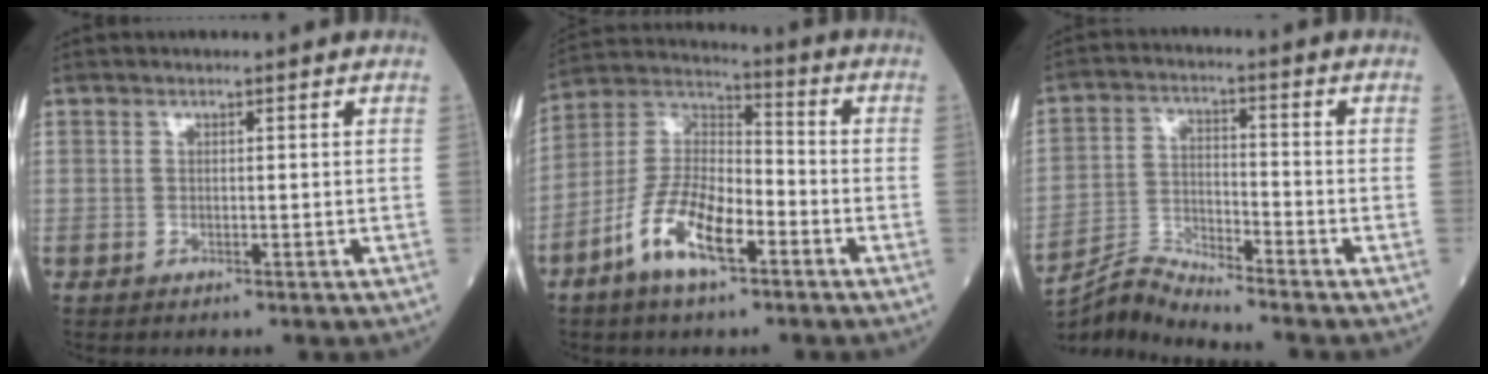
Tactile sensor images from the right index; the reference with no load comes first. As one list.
[{"total": 12.0, "force": [-5.9, 4.1, 9.6], "torque": [-0.198, 0.007, -0.113]}, {"total": 7.3, "force": [-7.0, -1.9, 0.0], "torque": [-0.014, 0.001, -0.135]}]